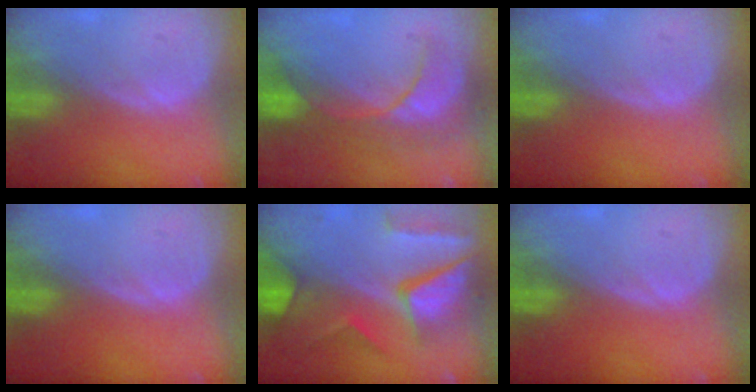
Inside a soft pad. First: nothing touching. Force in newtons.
{"total": 8.1, "press": 8.0, "slide": 1.0}
{"total": 0.0}
{"total": 0.0}
{"total": 10.6, "press": 8.8, "slide": 5.9}
{"total": 0.0}